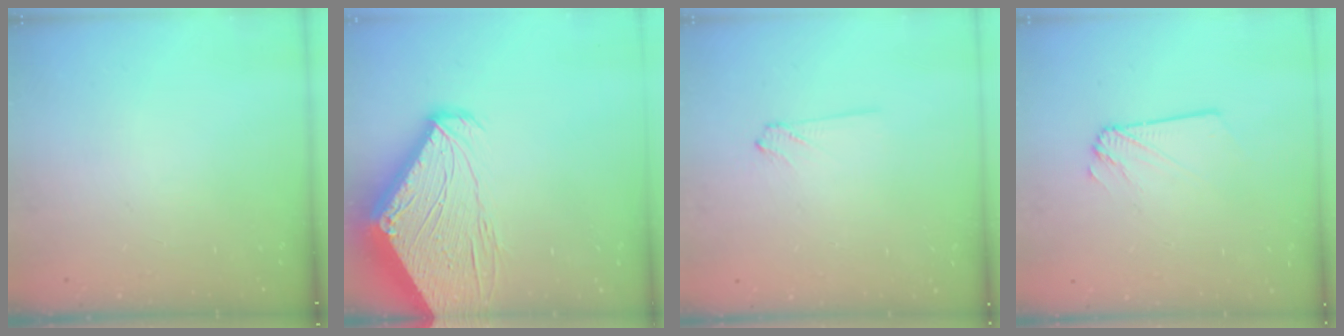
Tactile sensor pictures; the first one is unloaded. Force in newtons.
{"total": 12.6, "press": 12.6, "slide": 1.2}
{"total": 0.8, "press": 0.8, "slide": 0.0}
{"total": 3.5, "press": 3.4, "slide": 0.3}